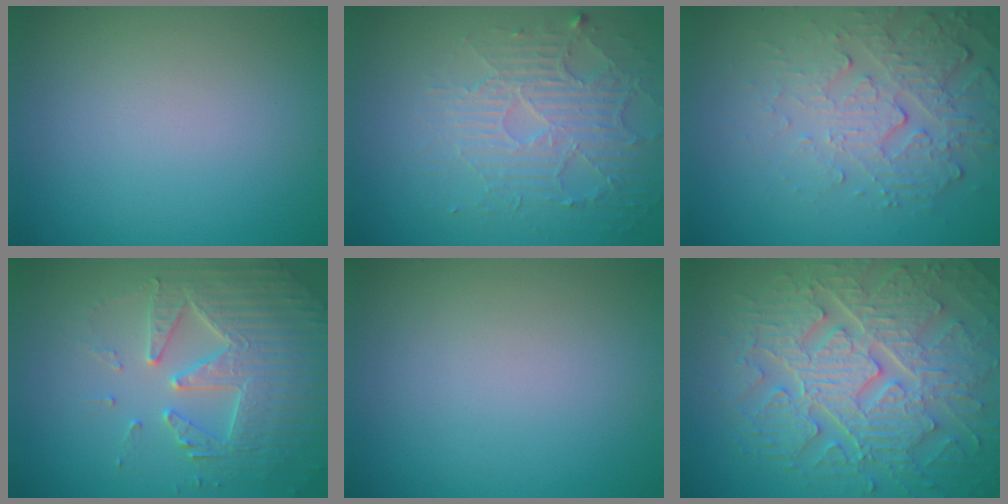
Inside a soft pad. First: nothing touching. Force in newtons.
{"total": 4.1, "press": 3.4, "slide": 2.3}
{"total": 5.2, "press": 3.5, "slide": 3.9}
{"total": 4.8, "press": 4.7, "slide": 0.9}
{"total": 0.0}
{"total": 9.2, "press": 6.8, "slide": 6.2}